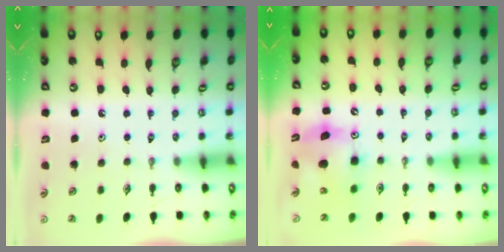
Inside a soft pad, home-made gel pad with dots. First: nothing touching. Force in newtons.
{"total": 8.8, "press": 8.6, "slide": 1.7}